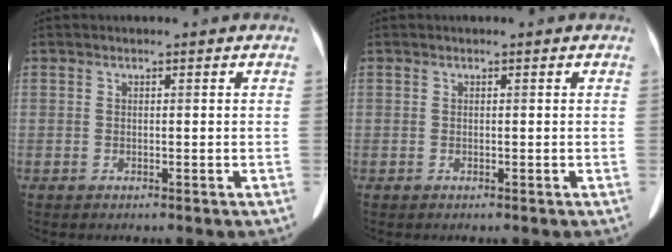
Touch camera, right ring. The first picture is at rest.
{"total": 0.0}